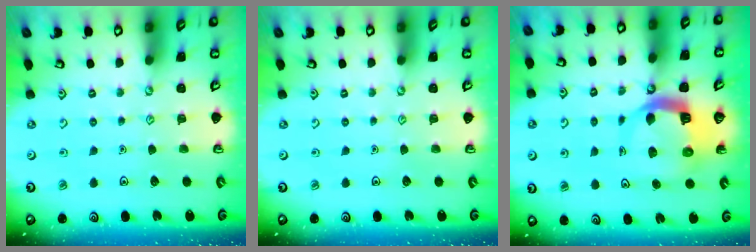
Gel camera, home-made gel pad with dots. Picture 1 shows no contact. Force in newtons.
{"total": 0.0}
{"total": 9.0, "press": 8.9, "slide": 1.2}